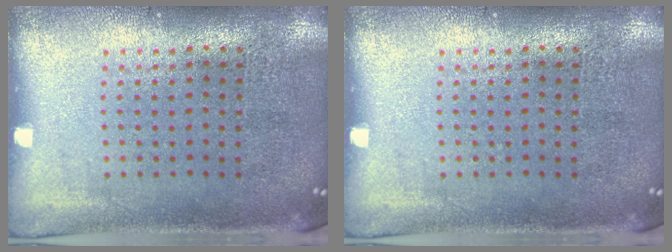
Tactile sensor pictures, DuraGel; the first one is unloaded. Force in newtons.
{"total": 0.0}